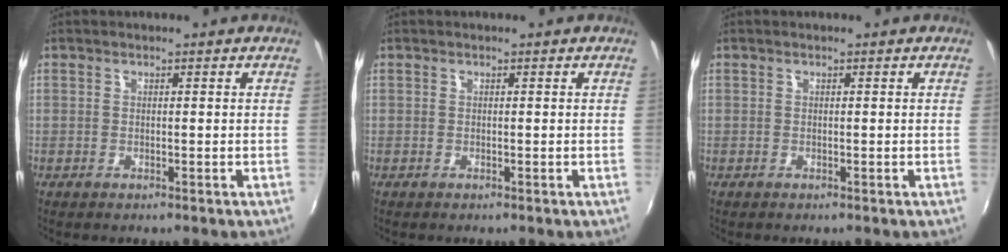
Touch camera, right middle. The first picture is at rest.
{"total": 0.0}
{"total": 0.0}